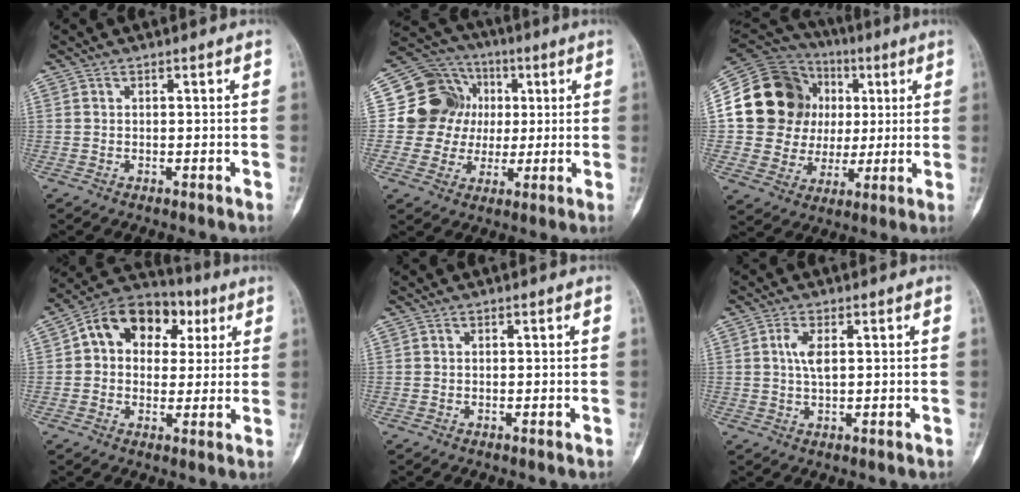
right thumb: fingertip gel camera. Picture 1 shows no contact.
{"total": 13.0, "force": [1.3, 12.4, 3.6], "torque": [-0.014, 0.020, 0.024]}
{"total": 20.0, "force": [3.5, 17.2, 9.6], "torque": [-0.137, 0.032, 0.076]}
{"total": 14.7, "force": [3.8, 11.0, 9.0], "torque": [-0.098, 0.025, 0.051]}
{"total": 0.0}
{"total": 3.6, "force": [0.7, 1.3, 3.2], "torque": [-0.068, -0.002, 0.013]}